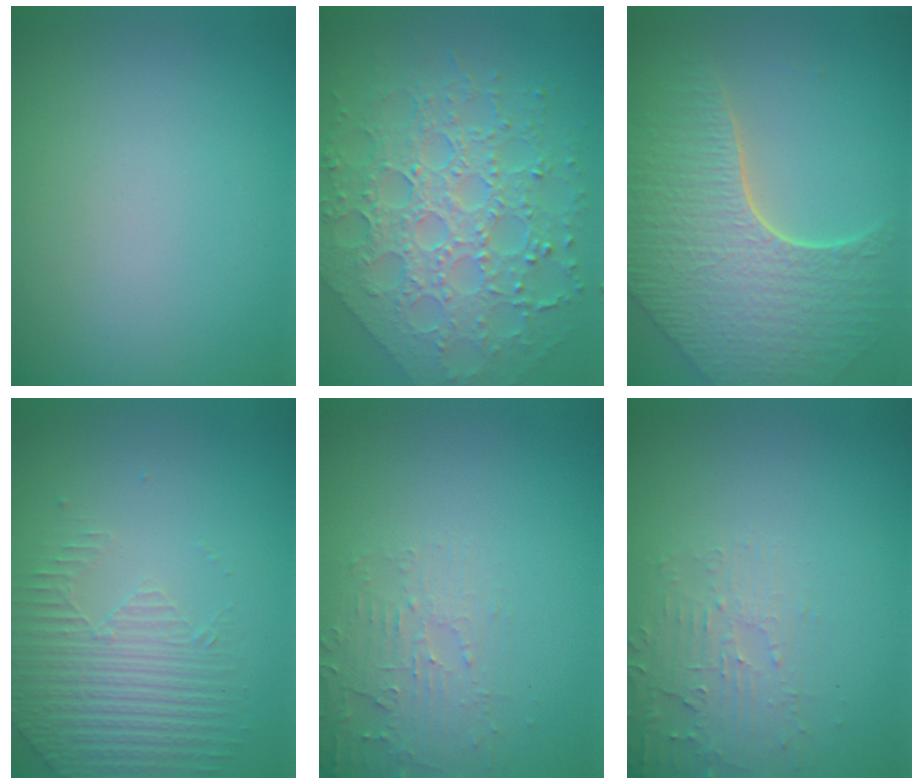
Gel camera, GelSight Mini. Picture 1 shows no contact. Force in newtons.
{"total": 8.3, "press": 6.1, "slide": 5.6}
{"total": 8.0, "press": 5.8, "slide": 5.5}
{"total": 2.1, "press": 1.8, "slide": 1.0}
{"total": 2.8, "press": 2.7, "slide": 0.6}
{"total": 2.8, "press": 2.7, "slide": 0.6}